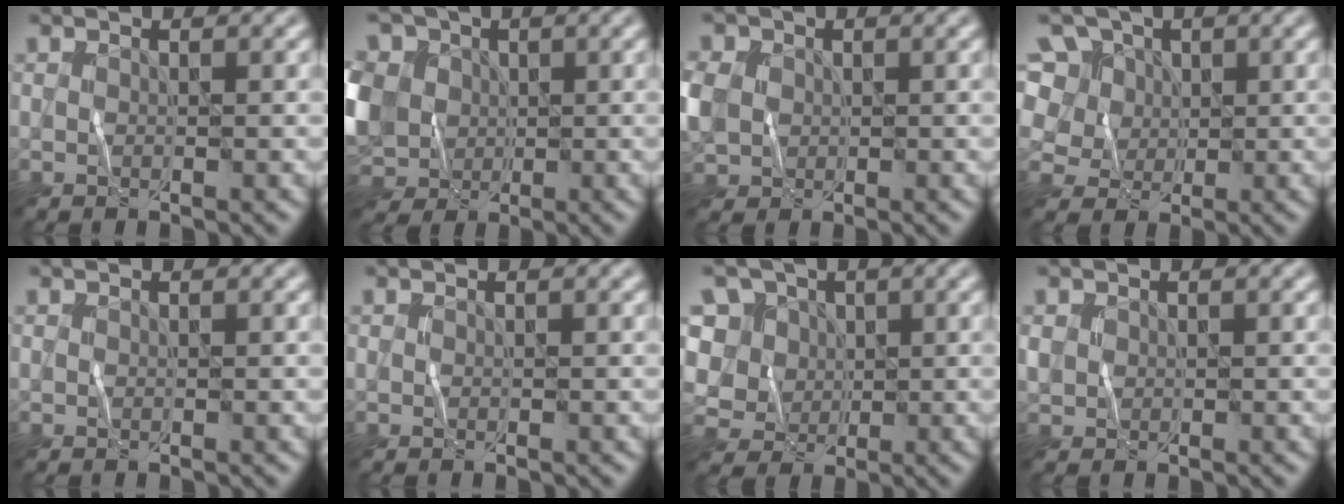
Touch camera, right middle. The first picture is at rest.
{"total": 11.6, "force": [1.6, 9.1, 7.0], "torque": [-0.152, 0.008, -0.005]}
{"total": 4.4, "force": [0.1, 3.7, 2.4], "torque": [-0.078, 0.008, -0.006]}
{"total": 10.2, "force": [4.1, 8.1, 4.7], "torque": [-0.105, 0.035, 0.056]}
{"total": 0.0}
{"total": 0.0}
{"total": 9.2, "force": [3.1, 7.8, 3.8], "torque": [-0.093, 0.025, 0.038]}
{"total": 0.9, "force": [0.2, 0.8, 0.3], "torque": [-0.005, 0.000, 0.004]}